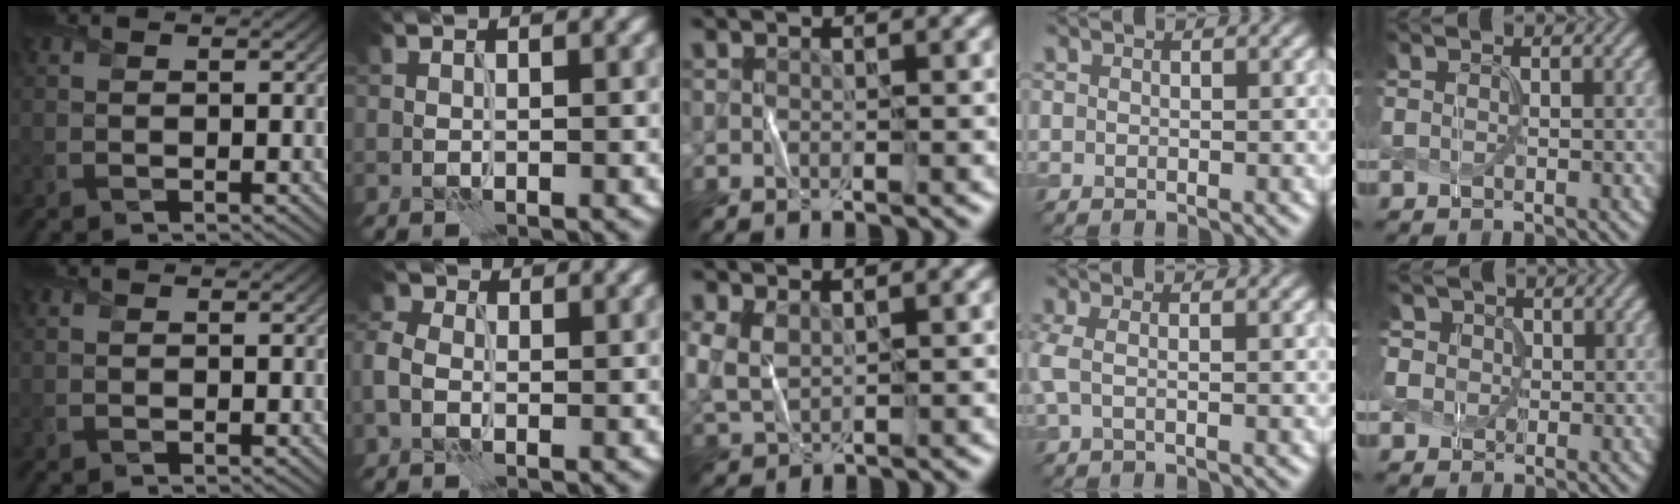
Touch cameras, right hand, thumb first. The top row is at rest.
{"index": {"total": 3.0, "force": [-0.4, 2.5, 1.6], "torque": [-0.048, 0.003, -0.012]}, "middle": {"total": 2.8, "force": [0.9, 1.8, 2.0], "torque": [-0.061, 0.003, 0.022]}, "ring": {"total": 1.8, "force": [0.1, 0.6, 1.7], "torque": [-0.043, 0.003, -0.002]}, "little": {"total": 5.2, "force": [2.0, 4.4, 1.9], "torque": [-0.039, 0.023, 0.007]}}